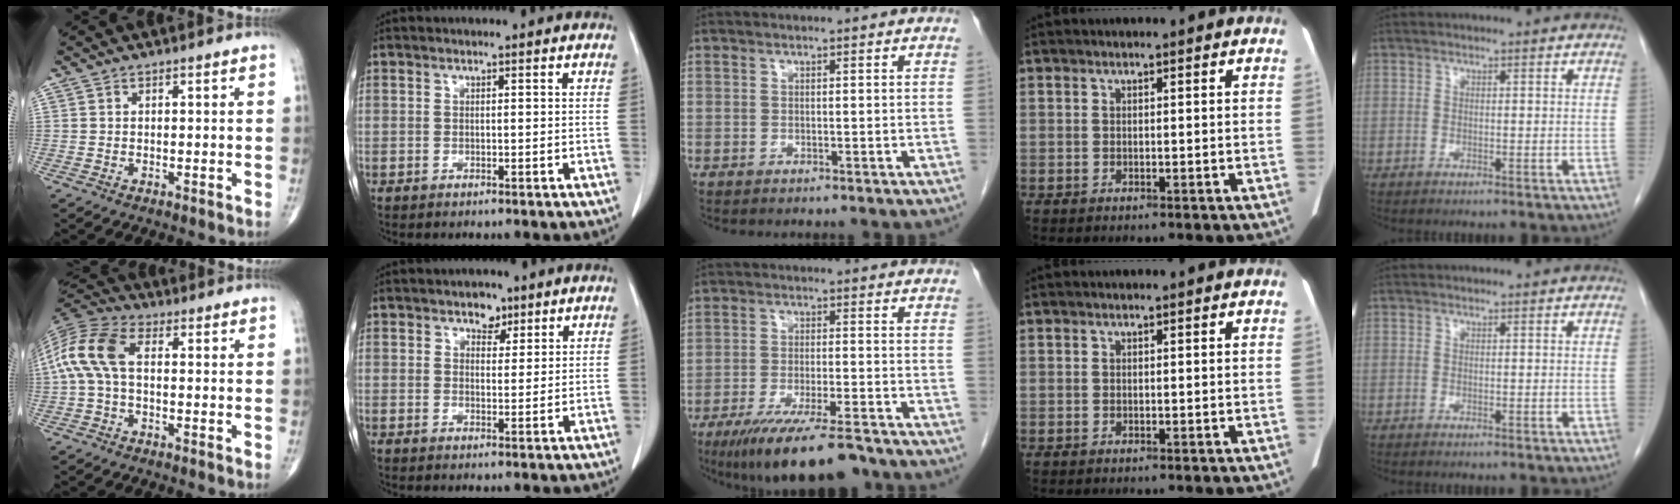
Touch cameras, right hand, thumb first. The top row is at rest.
{"thumb": {"total": 10.7, "force": [0.3, 5.9, 9.0], "torque": [-0.201, 0.030, -0.003]}, "index": {"total": 3.2, "force": [2.1, 2.0, 1.4], "torque": [-0.016, 0.003, 0.031]}, "middle": {"total": 17.3, "force": [-12.9, 8.0, 8.3], "torque": [-0.119, 0.003, -0.162]}}